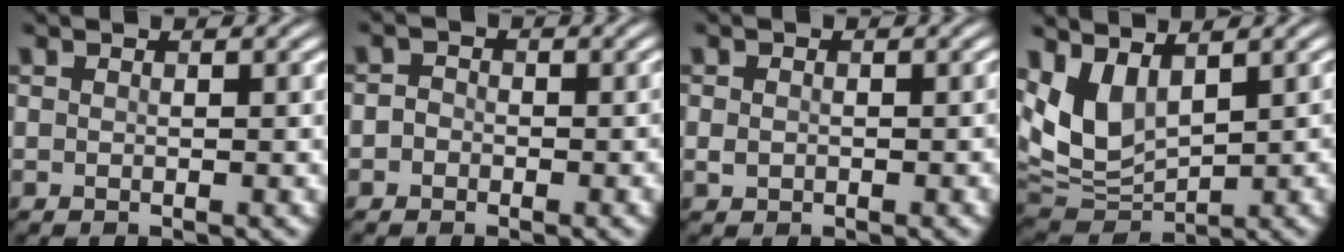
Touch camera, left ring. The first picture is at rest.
{"total": 2.1, "force": [-1.2, 1.7, 0.1], "torque": [0.008, -0.003, -0.034]}
{"total": 2.1, "force": [-0.7, 1.7, 1.1], "torque": [-0.023, -0.007, -0.018]}
{"total": 8.3, "force": [2.1, 5.1, 6.2], "torque": [-0.135, -0.021, 0.033]}